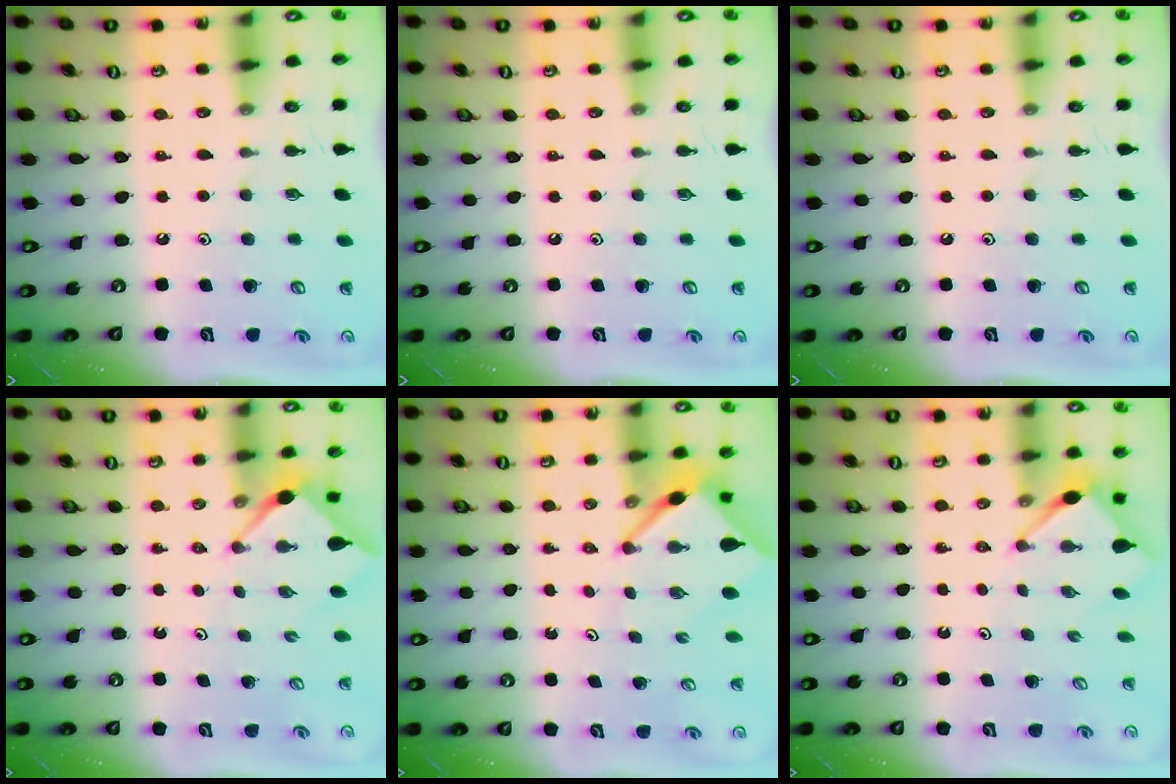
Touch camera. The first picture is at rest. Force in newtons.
{"total": 0.0}
{"total": 0.0}
{"total": 2.7, "press": 2.7, "slide": 0.3}
{"total": 4.5, "press": 4.4, "slide": 0.5}
{"total": 3.3, "press": 3.3, "slide": 0.3}